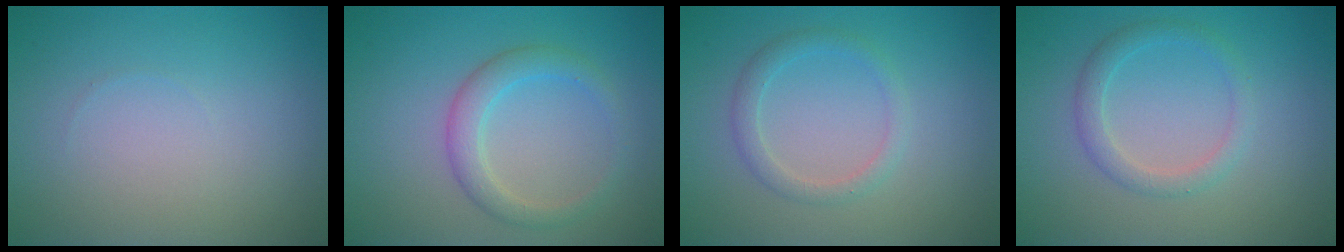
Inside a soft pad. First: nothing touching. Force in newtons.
{"total": 2.8, "press": 2.8, "slide": 0.2}
{"total": 1.9, "press": 1.9, "slide": 0.1}
{"total": 2.1, "press": 2.1, "slide": 0.1}